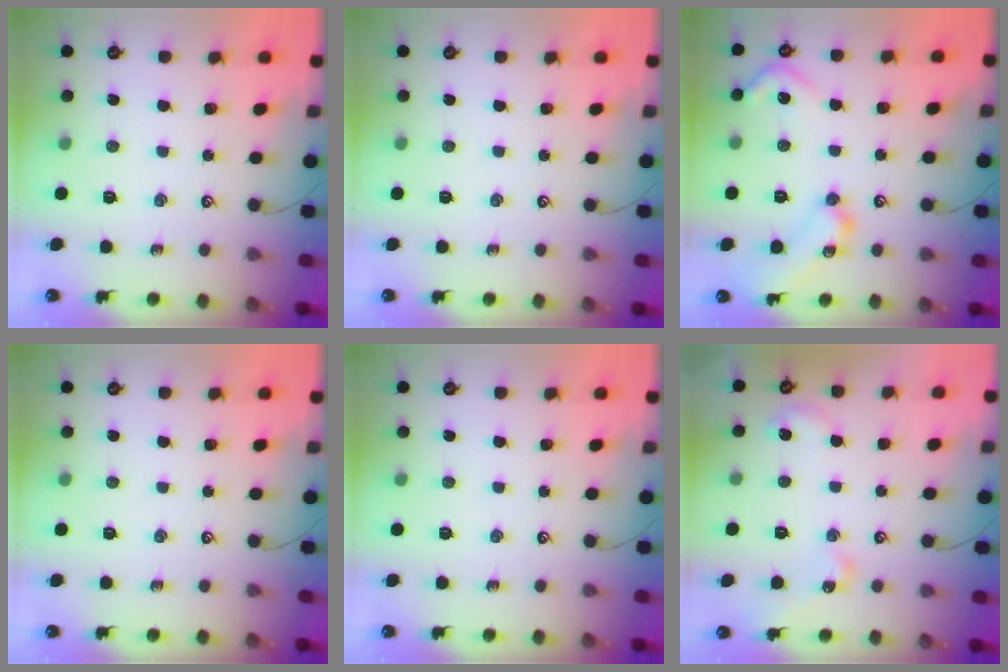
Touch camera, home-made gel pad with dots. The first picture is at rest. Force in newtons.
{"total": 0.0}
{"total": 17.2, "press": 17.2, "slide": 0.5}
{"total": 0.0}
{"total": 0.0}
{"total": 5.3, "press": 5.2, "slide": 0.7}